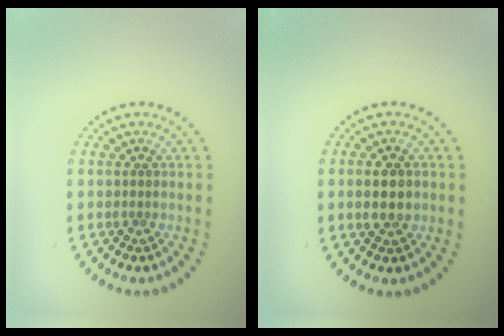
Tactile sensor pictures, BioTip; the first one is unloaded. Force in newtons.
{"total": 2.6, "press": 2.6, "slide": 0.2}